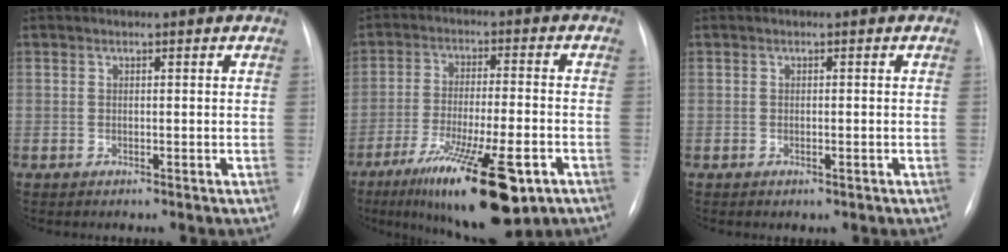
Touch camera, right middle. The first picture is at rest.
{"total": 17.7, "force": [-9.8, 3.6, 14.3], "torque": [-0.216, -0.030, -0.150]}
{"total": 0.7, "force": [-0.3, 0.2, 0.5], "torque": [-0.009, -0.002, -0.001]}